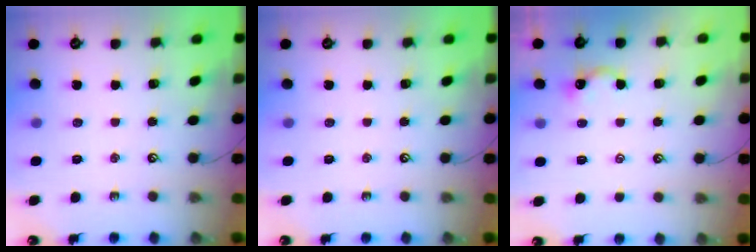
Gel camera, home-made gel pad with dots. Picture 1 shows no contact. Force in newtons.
{"total": 0.0}
{"total": 2.4, "press": 2.4, "slide": 0.2}